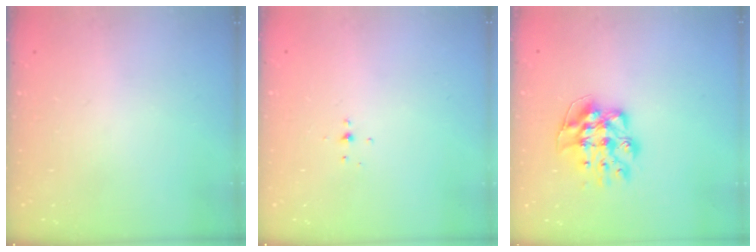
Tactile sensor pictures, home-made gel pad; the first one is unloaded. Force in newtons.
{"total": 3.2, "press": 3.1, "slide": 0.8}
{"total": 10.3, "press": 10.3, "slide": 1.0}